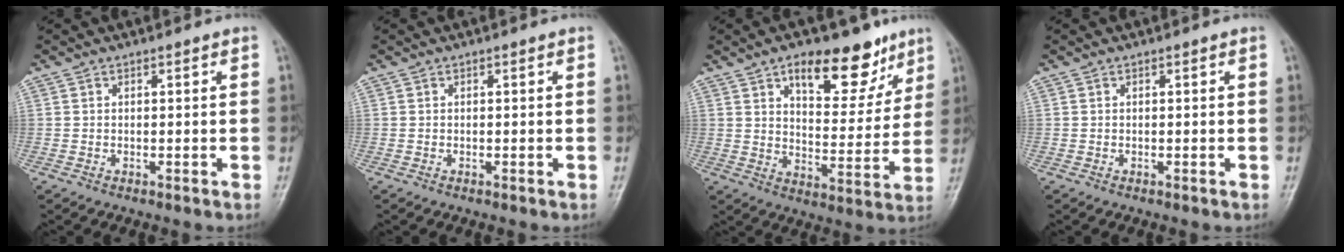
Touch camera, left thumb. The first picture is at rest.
{"total": 0.0}
{"total": 15.2, "force": [9.3, 7.2, 9.5], "torque": [-0.083, -0.052, 0.139]}
{"total": 0.0}